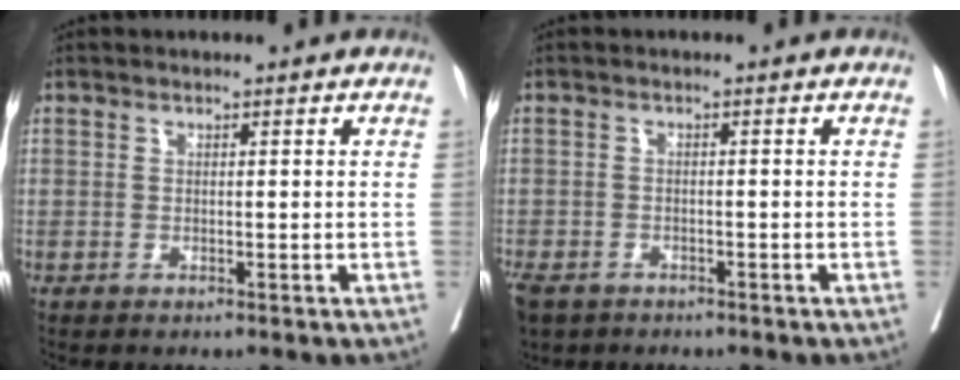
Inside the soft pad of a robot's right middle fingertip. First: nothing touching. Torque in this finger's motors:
{"motor_torque": [0.81, -1.33, 1.05, 0.21]}